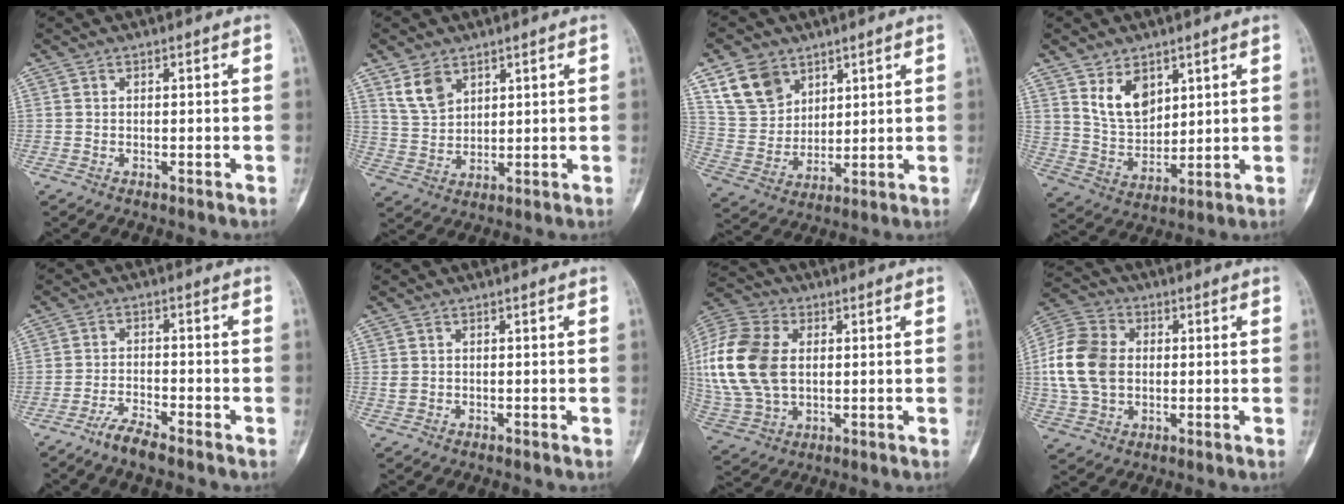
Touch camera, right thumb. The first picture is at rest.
{"total": 6.4, "force": [3.9, 4.0, 3.1], "torque": [-0.046, -0.017, 0.087]}
{"total": 11.4, "force": [6.7, 8.1, 4.3], "torque": [-0.061, -0.028, 0.141]}
{"total": 9.0, "force": [4.7, 5.8, 5.1], "torque": [-0.062, -0.034, 0.101]}
{"total": 4.6, "force": [-3.7, 0.7, 2.5], "torque": [-0.058, 0.018, -0.076]}
{"total": 0.9, "force": [-0.2, 0.7, 0.5], "torque": [-0.011, 0.001, -0.003]}
{"total": 19.4, "force": [2.0, 13.2, 14.1], "torque": [-0.307, 0.004, 0.042]}
{"total": 14.0, "force": [0.5, 10.4, 9.4], "torque": [-0.171, 0.018, 0.006]}